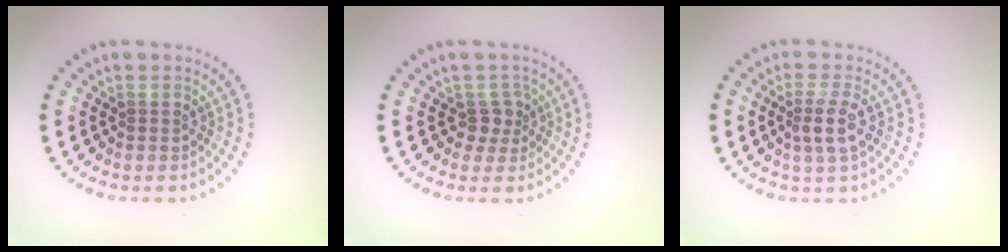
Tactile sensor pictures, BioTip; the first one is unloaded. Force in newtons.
{"total": 1.9, "press": 1.4, "slide": 1.3}
{"total": 2.5, "press": 2.2, "slide": 1.1}